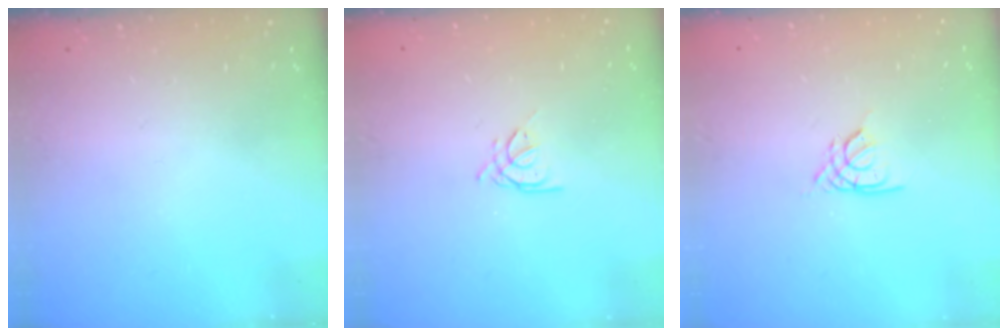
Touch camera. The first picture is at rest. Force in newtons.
{"total": 1.9, "press": 1.9, "slide": 0.4}
{"total": 2.2, "press": 2.1, "slide": 0.5}